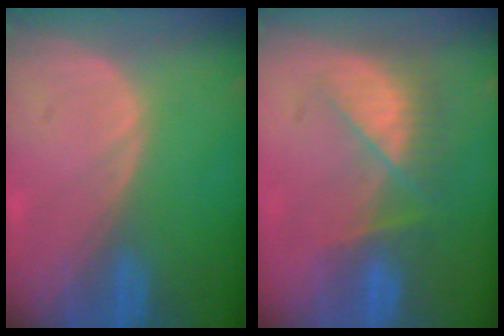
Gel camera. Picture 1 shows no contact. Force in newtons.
{"total": 7.9, "press": 6.9, "slide": 3.9}